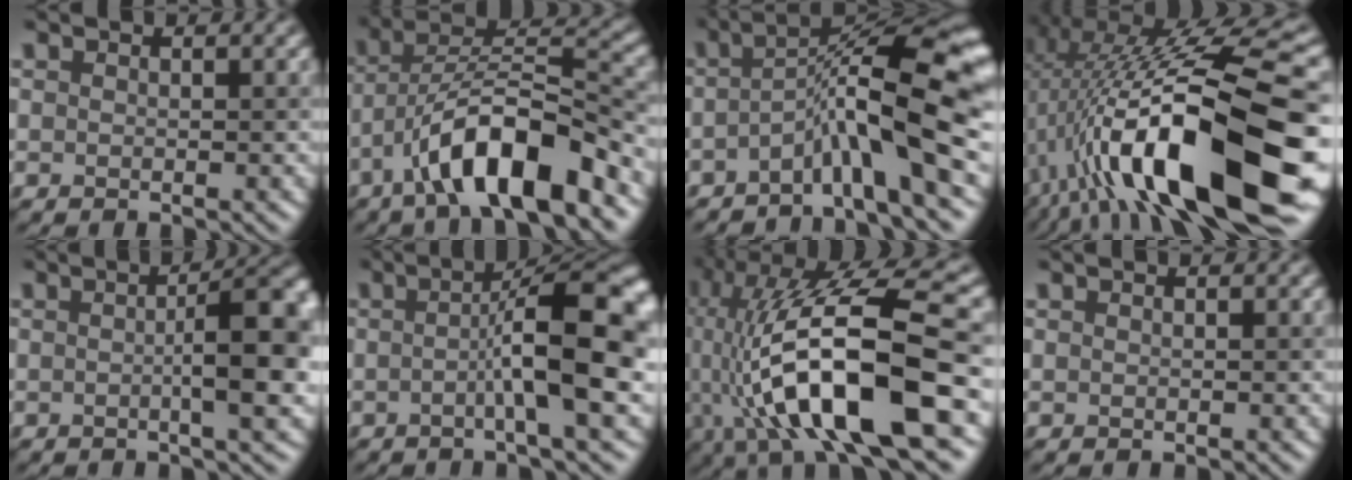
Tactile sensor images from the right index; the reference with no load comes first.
{"total": 10.0, "force": [-5.6, 2.8, 7.8], "torque": [-0.129, 0.020, -0.097]}
{"total": 9.5, "force": [-2.5, 1.5, 9.0], "torque": [-0.129, 0.020, -0.058]}
{"total": 16.9, "force": [-2.8, 4.9, 16.0], "torque": [-0.249, 0.026, -0.042]}
{"total": 6.7, "force": [-0.2, 1.3, 6.6], "torque": [-0.088, 0.006, -0.004]}
{"total": 8.7, "force": [-0.9, 1.5, 8.6], "torque": [-0.120, 0.018, -0.022]}
{"total": 15.6, "force": [-2.7, 4.8, 14.6], "torque": [-0.262, 0.017, -0.049]}
{"total": 0.0}